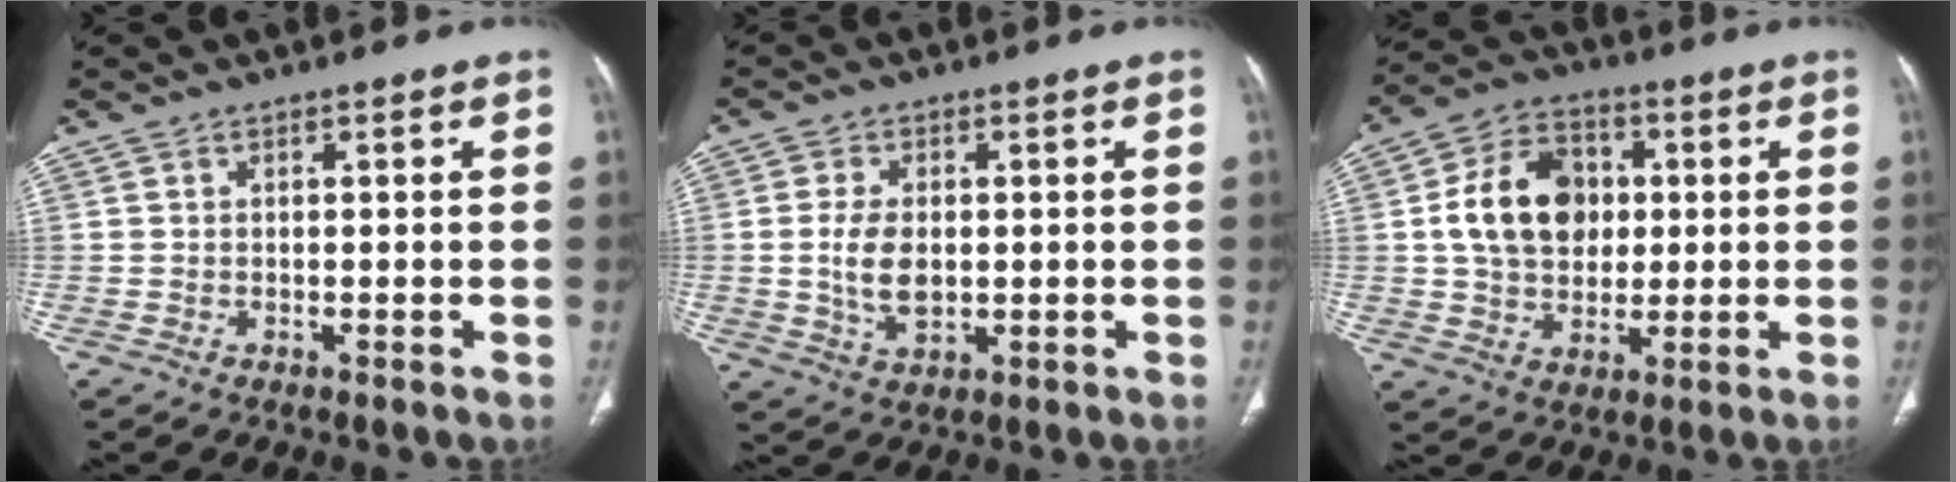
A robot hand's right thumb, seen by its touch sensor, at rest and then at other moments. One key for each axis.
{"total": 7.5, "fx": 0.0, "fy": 4.5, "fz": 5.9, "tx": -0.111, "ty": -0.006, "tz": 0.007}
{"total": 14.8, "fx": 1.8, "fy": 11.2, "fz": 9.4, "tx": -0.132, "ty": 0.011, "tz": 0.030}